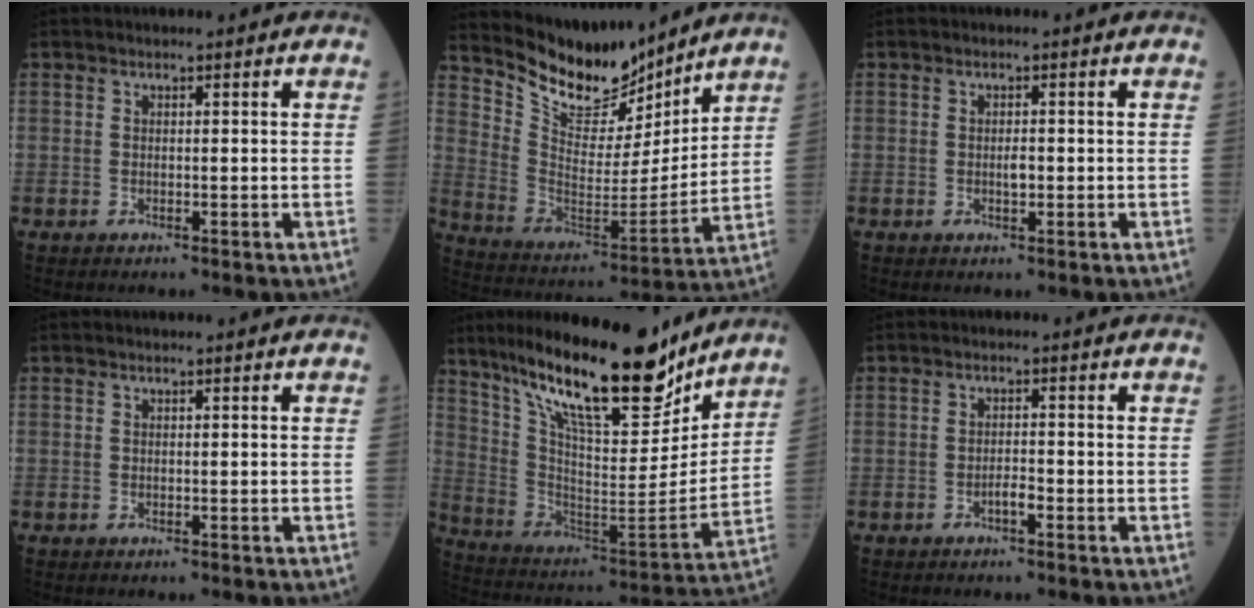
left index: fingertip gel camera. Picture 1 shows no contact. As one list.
[{"total": 13.8, "force": [12.7, 3.5, 4.1], "torque": [-0.087, -0.010, 0.238]}, {"total": 1.2, "force": [-0.2, 0.5, 1.1], "torque": [-0.021, -0.001, -0.003]}, {"total": 0.0}, {"total": 22.5, "force": [17.8, 4.4, 13.1], "torque": [-0.230, -0.021, 0.299]}, {"total": 1.5, "force": [-1.0, 0.3, 1.1], "torque": [-0.018, 0.001, -0.018]}]